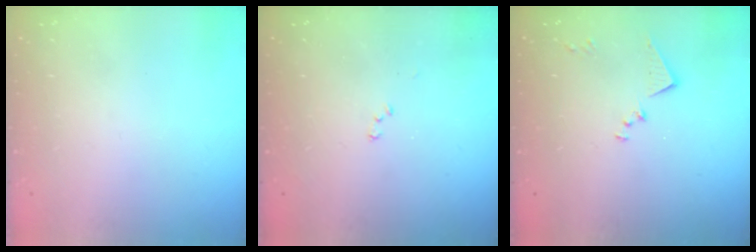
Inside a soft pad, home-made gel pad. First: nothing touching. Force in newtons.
{"total": 8.1, "press": 8.0, "slide": 1.1}
{"total": 9.1, "press": 9.1, "slide": 0.6}